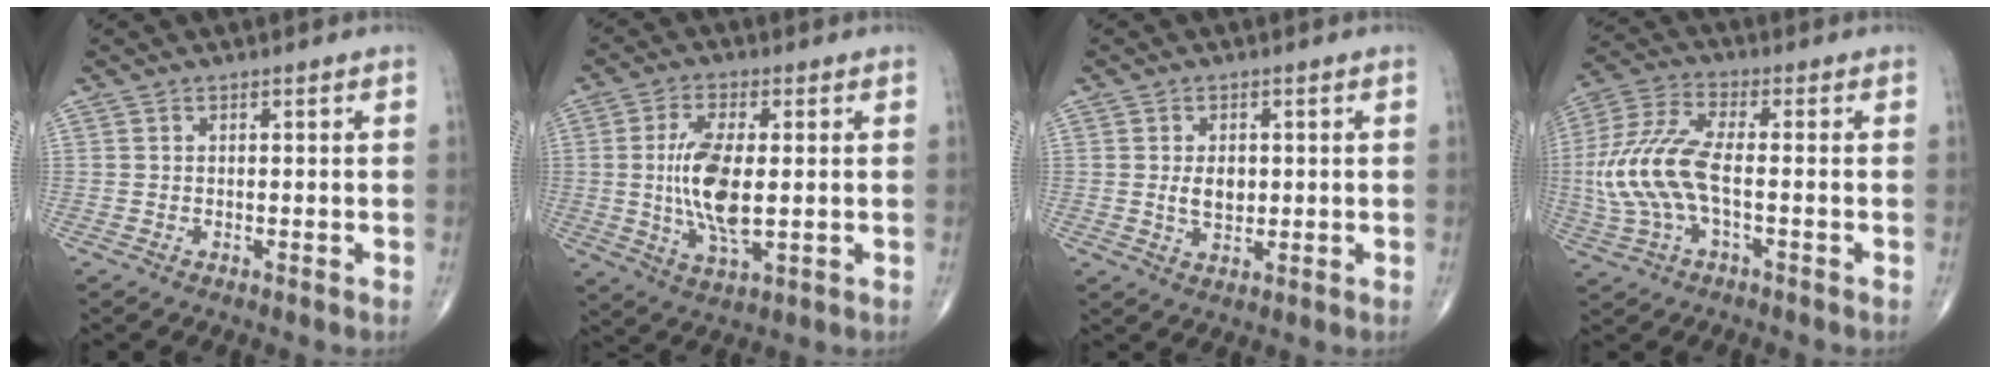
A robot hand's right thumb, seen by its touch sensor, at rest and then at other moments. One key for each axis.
{"total": 11.8, "fx": 0.2, "fy": 4.8, "fz": 10.8, "tx": -0.214, "ty": -0.013, "tz": 0.007}
{"total": 4.2, "fx": 0.3, "fy": 2.7, "fz": 3.2, "tx": -0.047, "ty": -0.004, "tz": 0.009}
{"total": 13.5, "fx": -1.7, "fy": 5.6, "fz": 12.2, "tx": -0.288, "ty": 0.023, "tz": -0.034}